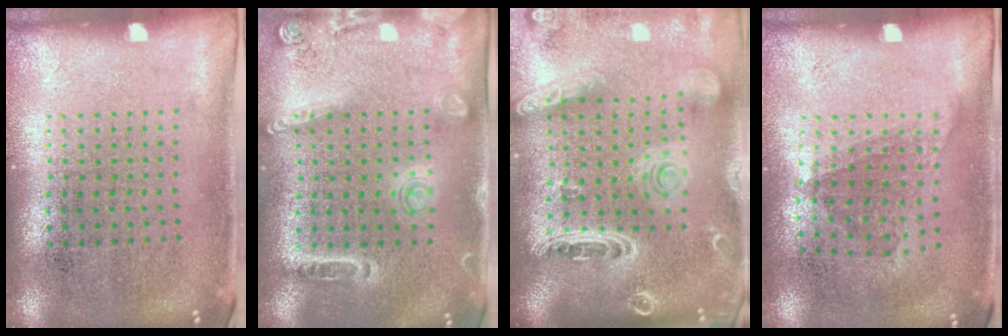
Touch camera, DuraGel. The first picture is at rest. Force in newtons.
{"total": 1.7, "press": 1.5, "slide": 0.8}
{"total": 2.8, "press": 2.4, "slide": 1.4}
{"total": 1.2, "press": 0.8, "slide": 0.8}